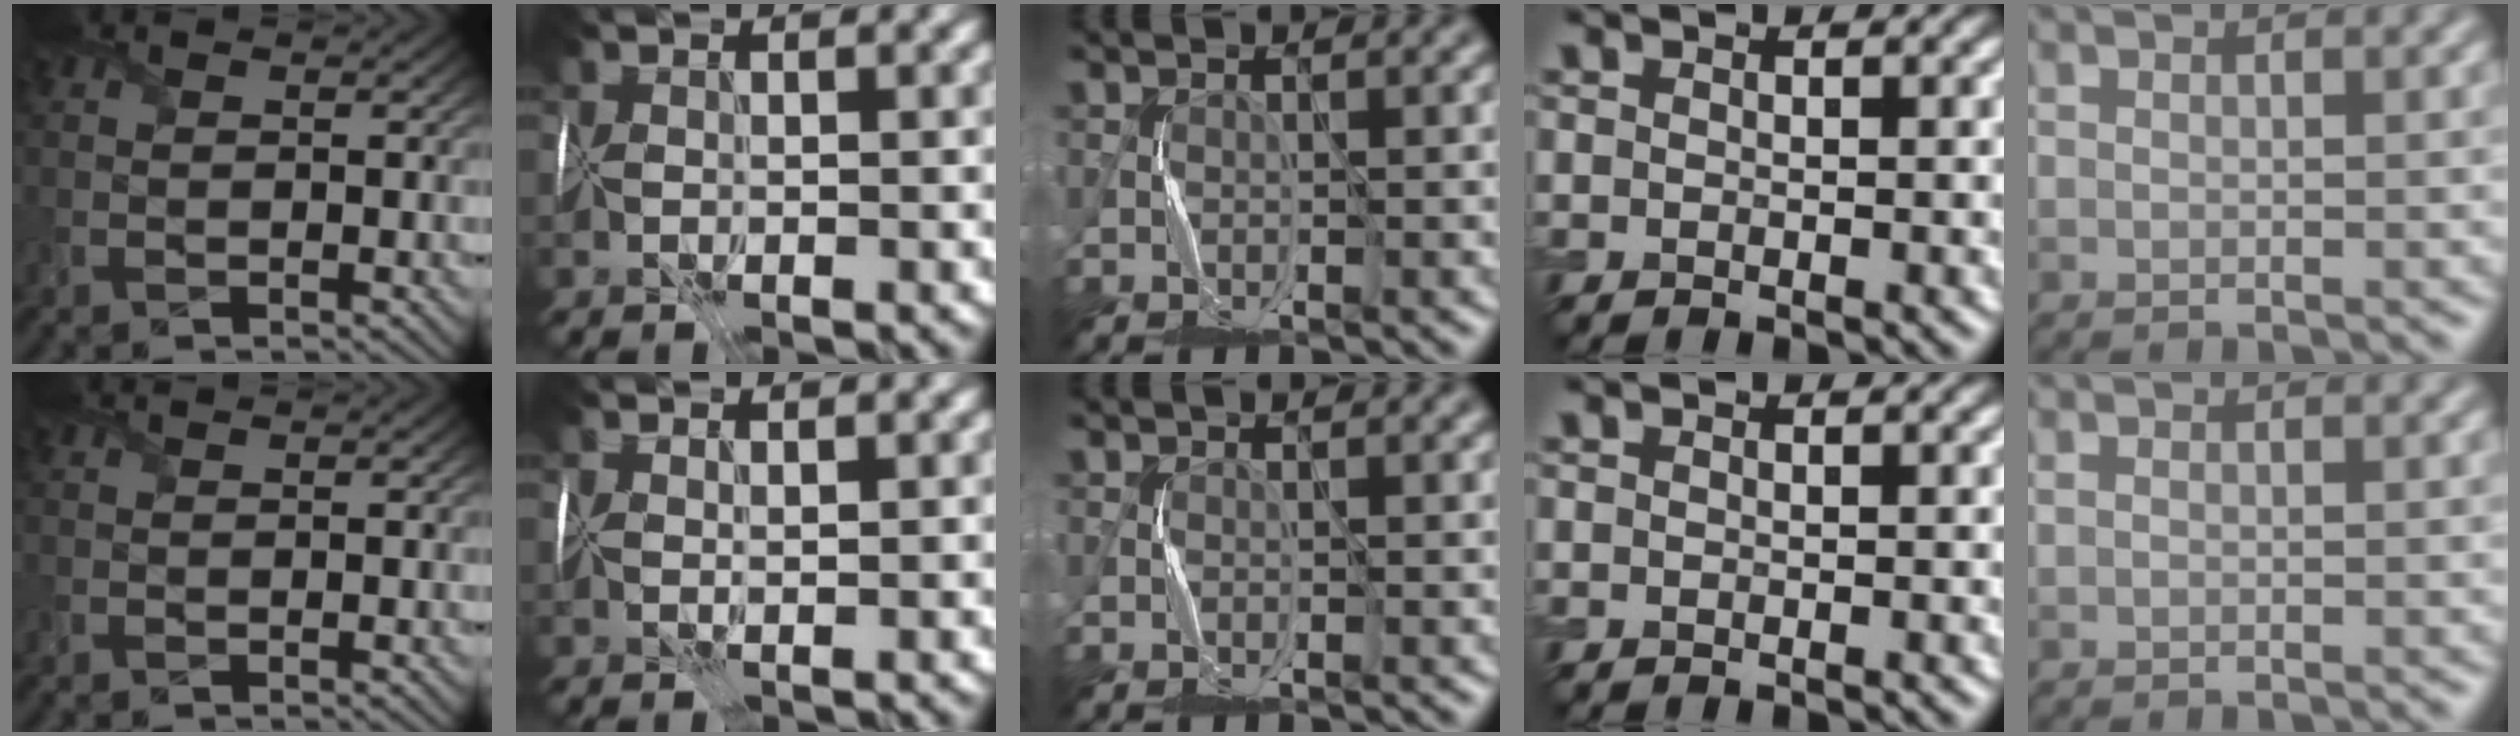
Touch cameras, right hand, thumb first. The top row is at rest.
{"index": {"total": 1.4, "force": [1.2, -0.7, -0.4], "torque": [0.007, 0.008, 0.028]}}